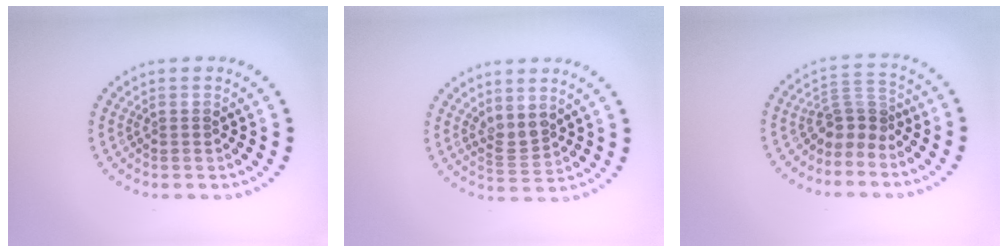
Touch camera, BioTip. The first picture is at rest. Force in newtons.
{"total": 2.0, "press": 1.6, "slide": 1.2}
{"total": 2.7, "press": 1.8, "slide": 2.0}